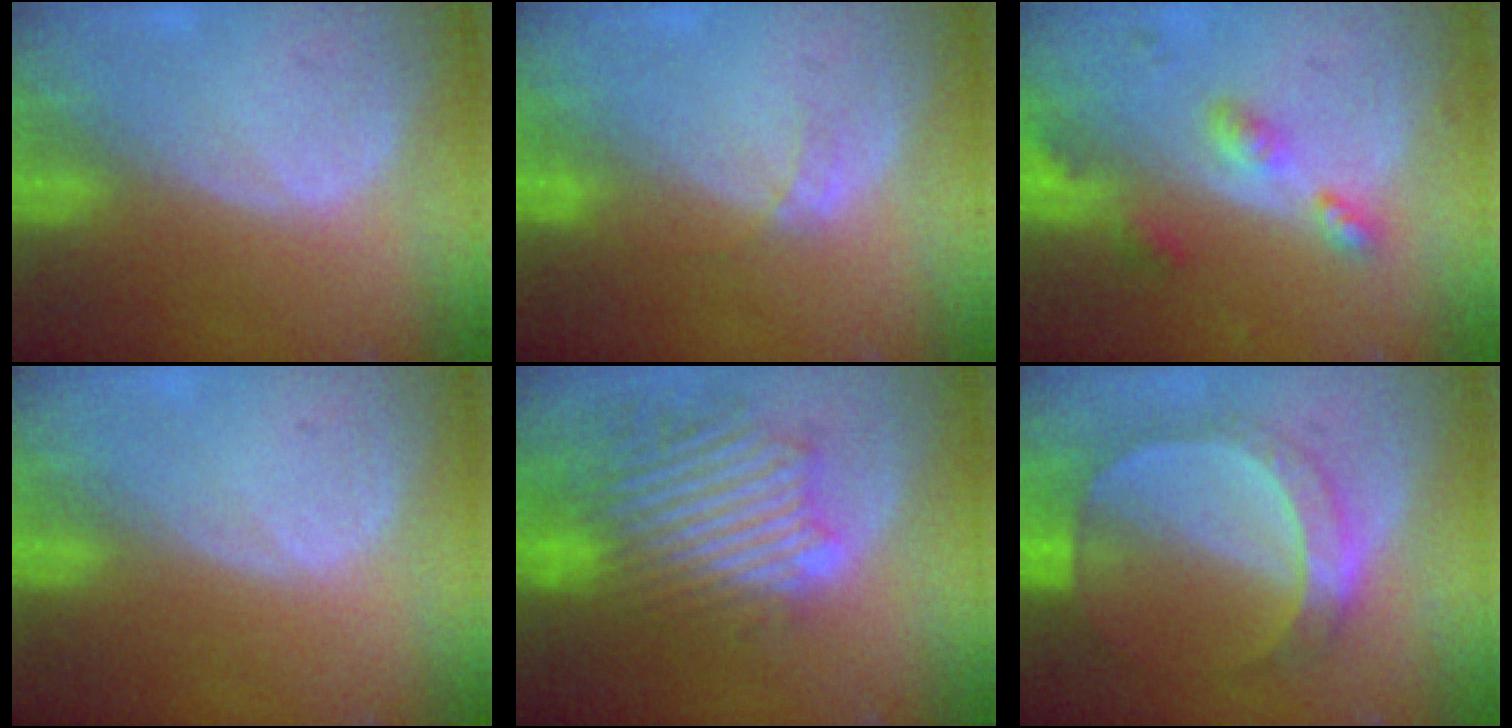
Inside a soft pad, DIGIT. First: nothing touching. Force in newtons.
{"total": 1.3, "press": 1.3, "slide": 0.1}
{"total": 5.2, "press": 4.8, "slide": 2.0}
{"total": 0.0}
{"total": 10.8, "press": 10.1, "slide": 4.0}
{"total": 6.8, "press": 6.8, "slide": 0.8}